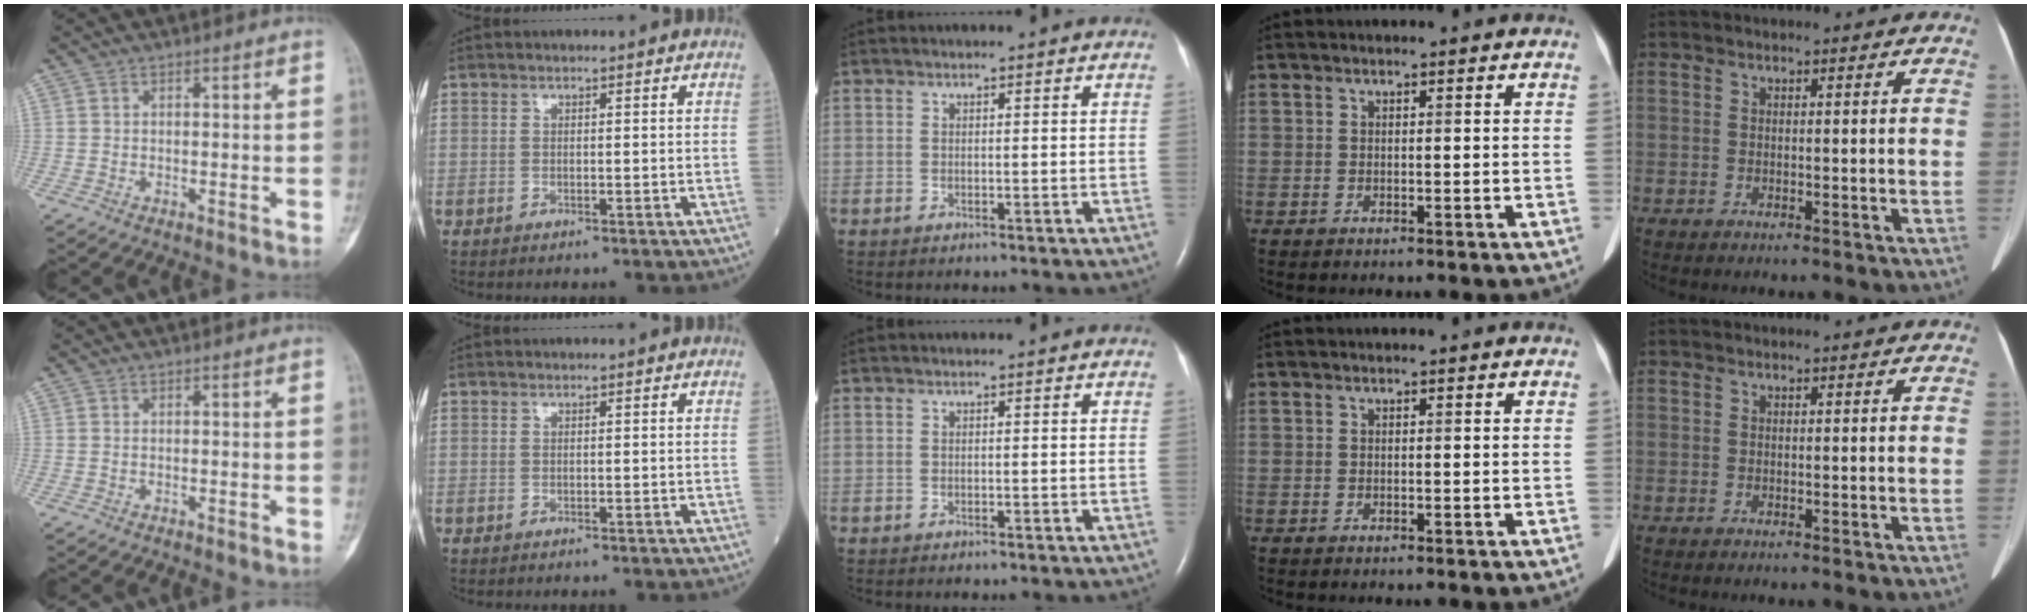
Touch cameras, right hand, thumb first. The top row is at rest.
{}